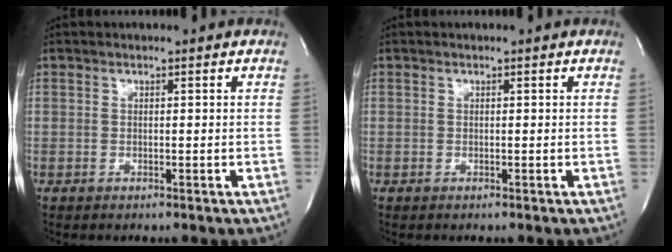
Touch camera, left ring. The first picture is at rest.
{"total": 0.0}